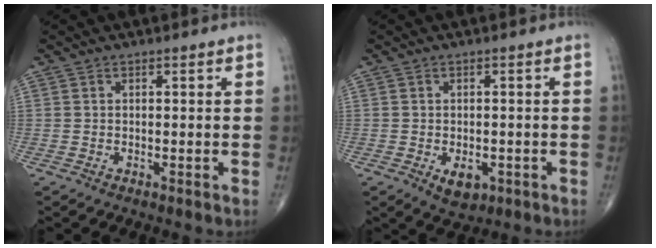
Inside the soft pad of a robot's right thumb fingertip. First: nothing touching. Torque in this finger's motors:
{"motor_torque": [2.14, 1.69, 0.20, -0.44, -0.01]}